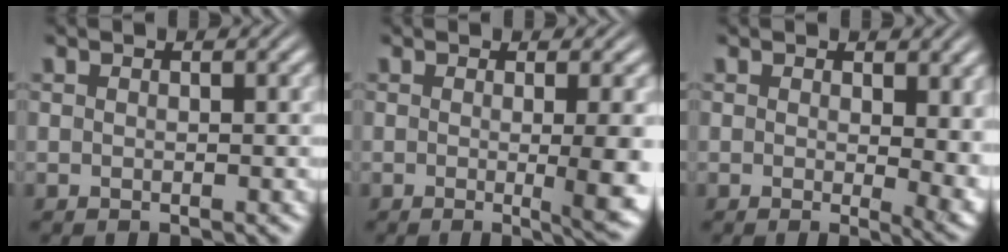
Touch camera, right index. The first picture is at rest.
{"total": 4.6, "force": [-0.7, 0.3, 4.5], "torque": [-0.054, -0.007, -0.016]}
{"total": 2.9, "force": [0.4, 0.7, 2.8], "torque": [-0.023, -0.014, 0.007]}